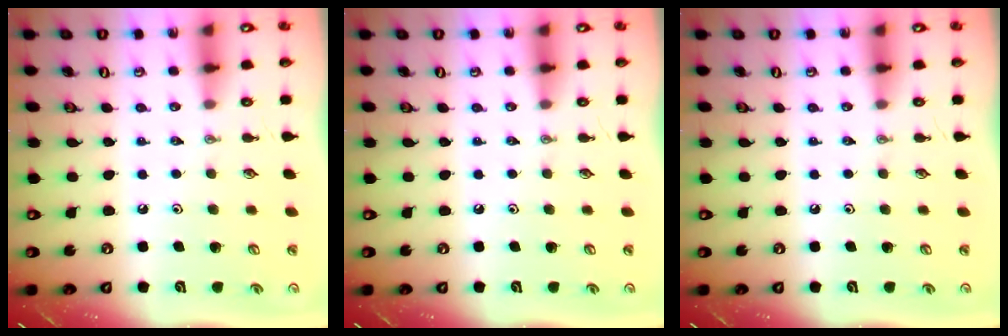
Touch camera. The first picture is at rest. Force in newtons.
{"total": 0.0}
{"total": 0.0}